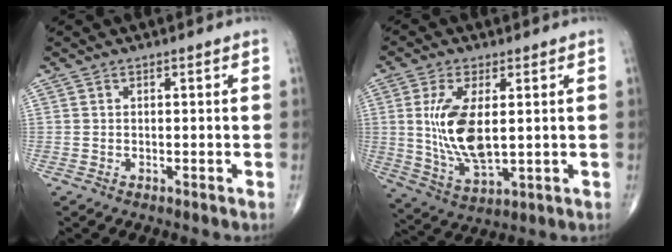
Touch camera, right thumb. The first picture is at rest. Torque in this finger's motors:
{"motor_torque": [-0.41, 0.92, 1.13, 0.38, 0.37]}